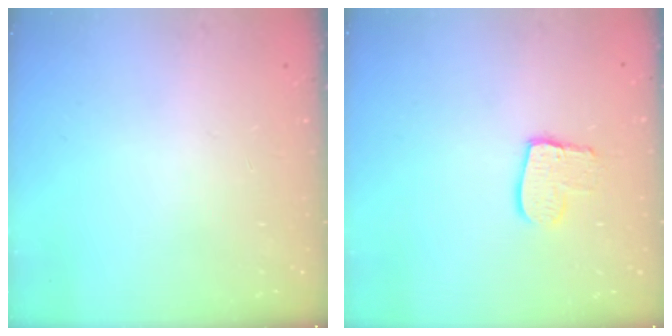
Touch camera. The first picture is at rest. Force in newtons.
{"total": 9.9, "press": 9.9, "slide": 0.8}